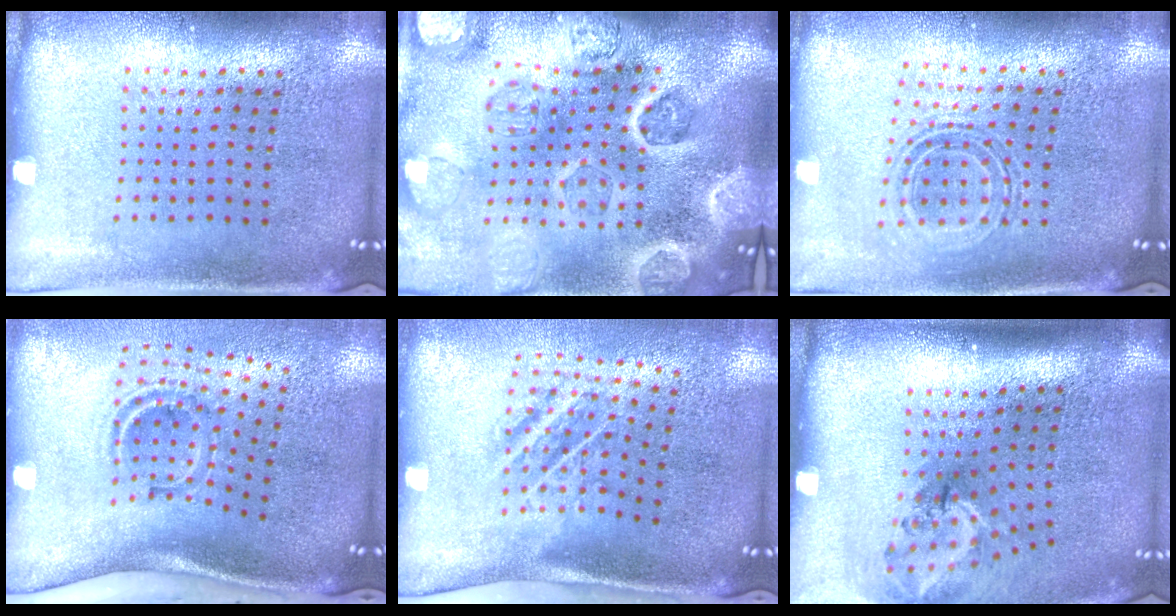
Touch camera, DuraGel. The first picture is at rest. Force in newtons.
{"total": 5.0, "press": 4.4, "slide": 2.4}
{"total": 0.8, "press": 0.8, "slide": 0.3}
{"total": 2.1, "press": 1.2, "slide": 1.7}
{"total": 1.9, "press": 1.2, "slide": 1.5}
{"total": 1.9, "press": 1.3, "slide": 1.4}